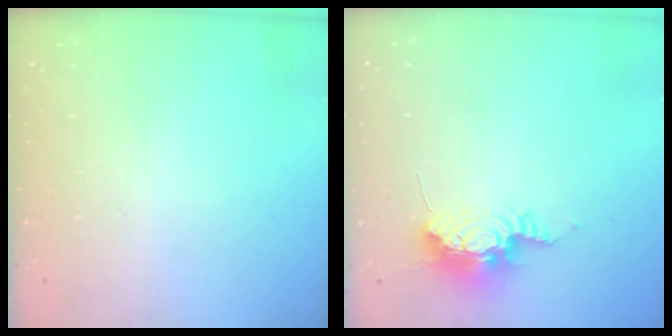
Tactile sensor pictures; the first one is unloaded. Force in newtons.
{"total": 8.6, "press": 8.5, "slide": 0.7}